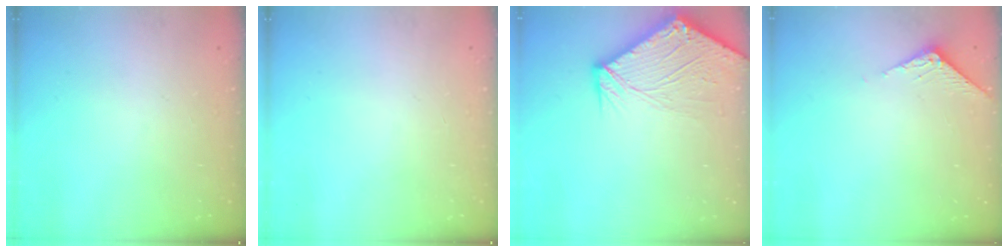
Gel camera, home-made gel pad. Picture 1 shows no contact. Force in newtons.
{"total": 0.0}
{"total": 9.6, "press": 9.5, "slide": 1.2}
{"total": 3.4, "press": 3.4, "slide": 0.2}